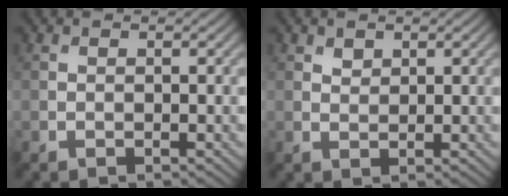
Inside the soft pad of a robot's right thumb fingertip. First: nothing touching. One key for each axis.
{"total": 1.1, "fx": 0.8, "fy": 0.6, "fz": 0.4, "tx": -0.008, "ty": -0.003, "tz": 0.018}